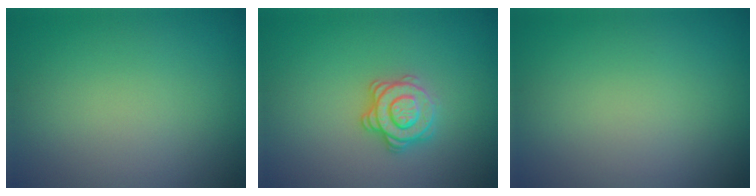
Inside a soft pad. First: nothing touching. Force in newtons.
{"total": 2.8, "press": 2.6, "slide": 1.0}
{"total": 0.0}